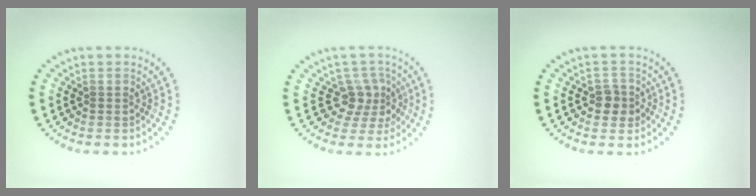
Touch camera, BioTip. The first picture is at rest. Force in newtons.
{"total": 2.7, "press": 2.0, "slide": 1.8}
{"total": 2.0, "press": 1.9, "slide": 0.7}